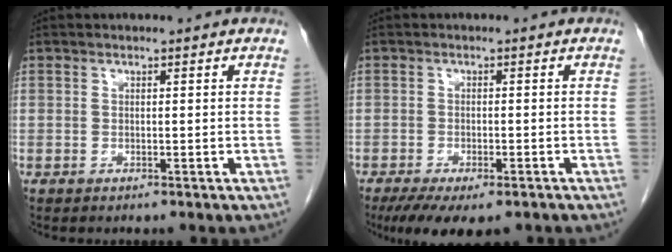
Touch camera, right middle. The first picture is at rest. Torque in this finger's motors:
{"motor_torque": [1.03, -0.82, 0.10, 0.04]}